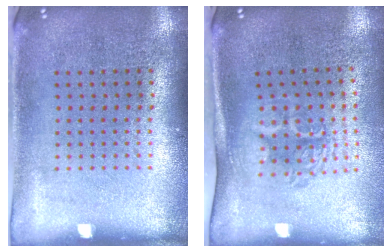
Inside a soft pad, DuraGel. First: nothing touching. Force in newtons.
{"total": 1.7, "press": 1.3, "slide": 1.2}